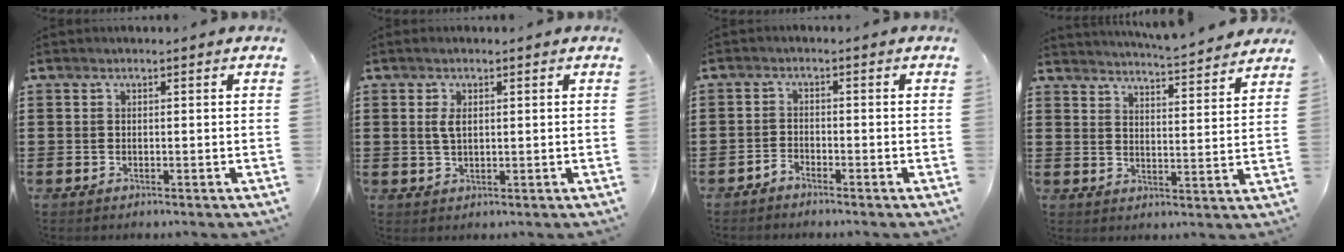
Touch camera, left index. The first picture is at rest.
{"total": 2.6, "force": [0.6, 1.1, 2.2], "torque": [-0.047, 0.006, 0.010]}
{"total": 1.9, "force": [-1.8, 0.2, -0.1], "torque": [-0.008, 0.004, -0.039]}
{"total": 4.5, "force": [4.4, -0.6, 0.7], "torque": [-0.027, -0.035, 0.072]}